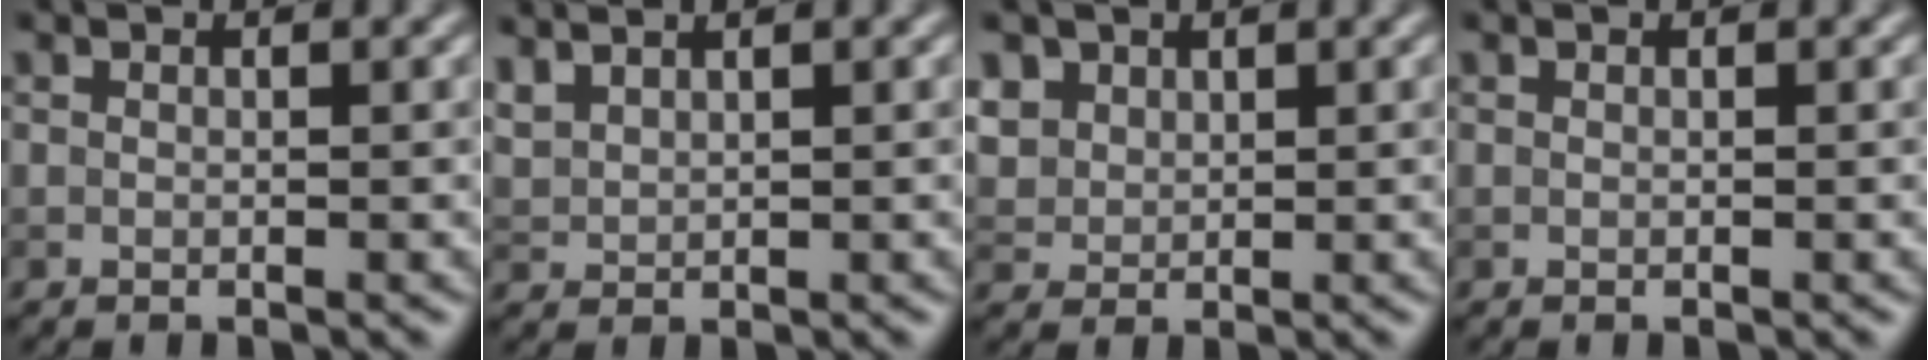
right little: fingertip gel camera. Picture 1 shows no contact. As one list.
[{"total": 1.9, "force": [1.7, 0.6, 0.7], "torque": [-0.022, 0.009, 0.041]}, {"total": 3.7, "force": [2.0, 2.8, 1.4], "torque": [-0.055, 0.003, 0.056]}, {"total": 0.0}]